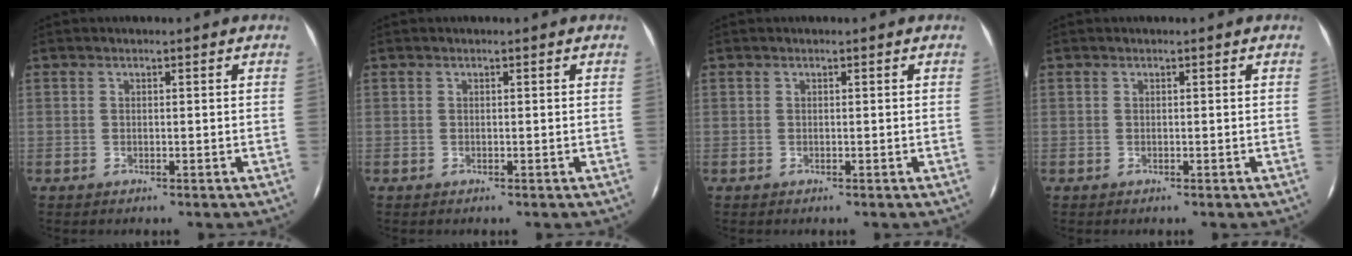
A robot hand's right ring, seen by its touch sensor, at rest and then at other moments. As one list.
[{"total": 0.0}, {"total": 0.0}, {"total": 0.0}]